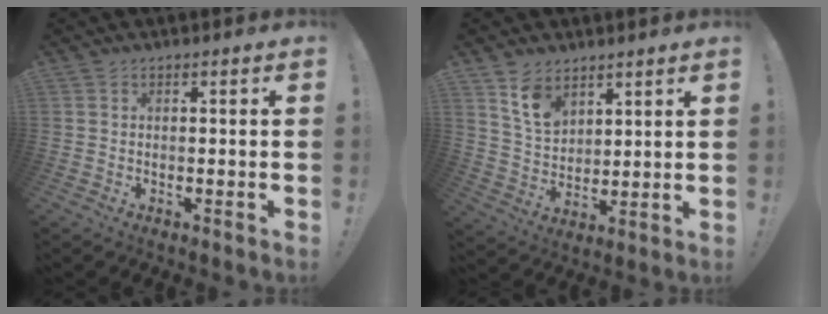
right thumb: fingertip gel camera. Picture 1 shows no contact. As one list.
[{"total": 10.0, "force": [6.7, 6.2, 4.0], "torque": [-0.075, -0.035, 0.133]}]